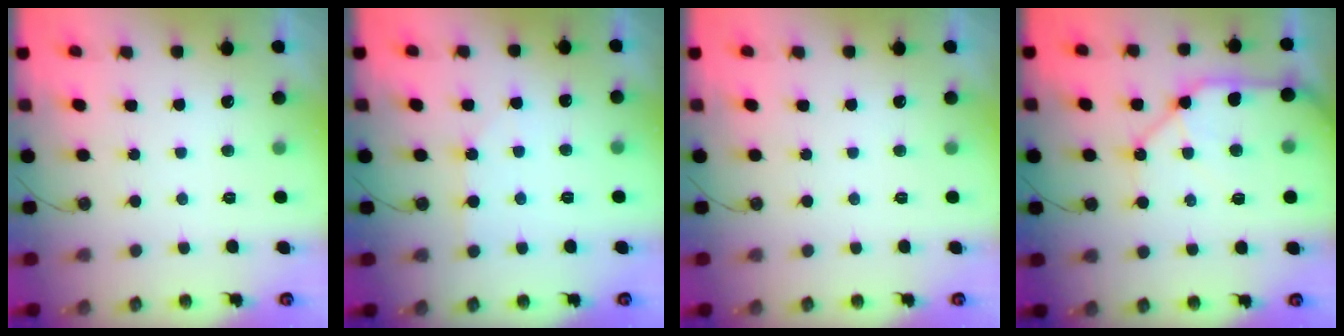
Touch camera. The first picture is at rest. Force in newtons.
{"total": 3.7, "press": 3.7, "slide": 0.3}
{"total": 0.0}
{"total": 13.8, "press": 13.7, "slide": 1.8}